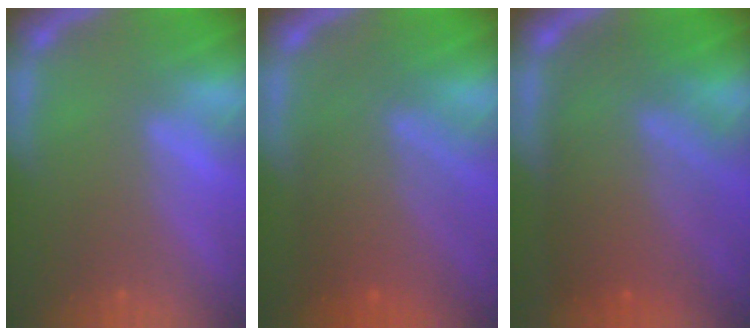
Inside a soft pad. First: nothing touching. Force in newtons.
{"total": 7.5}
{"total": 9.5}